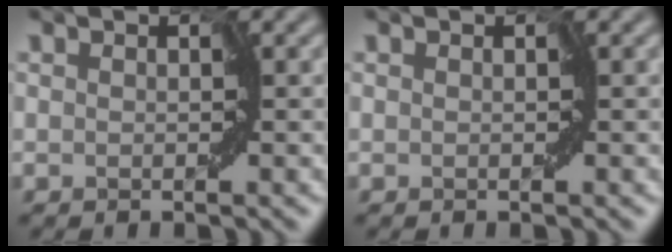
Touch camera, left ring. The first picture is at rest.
{"total": 0.0}